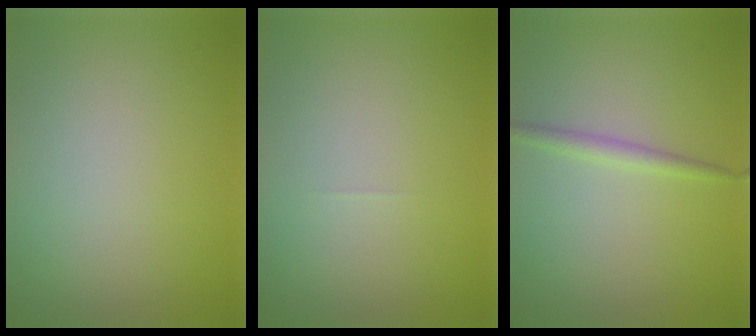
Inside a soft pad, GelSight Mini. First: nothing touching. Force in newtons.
{"total": 0.0}
{"total": 1.4, "press": 1.4, "slide": 0.1}